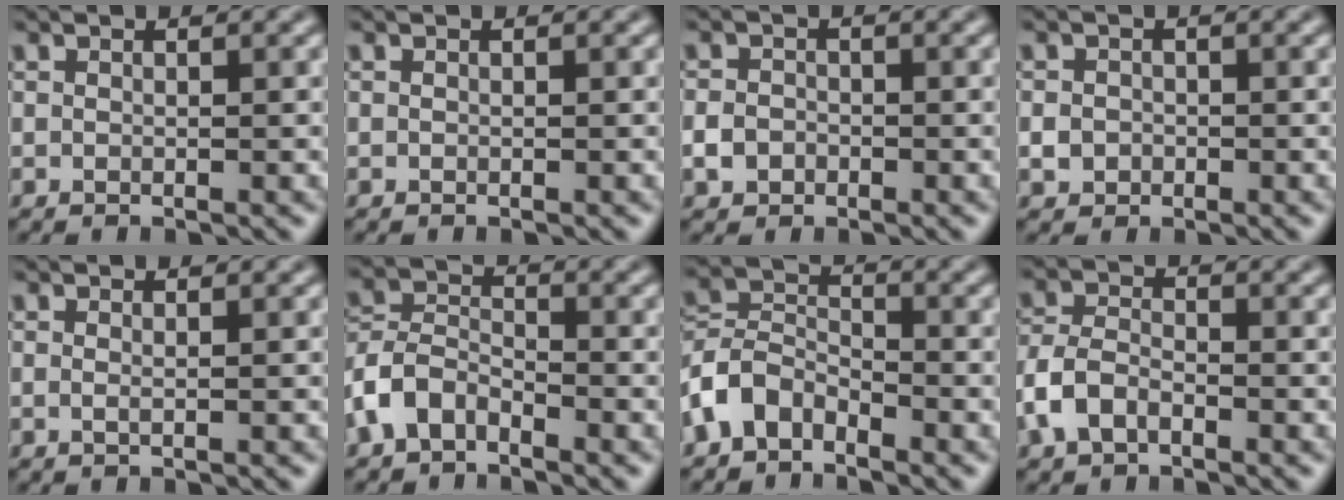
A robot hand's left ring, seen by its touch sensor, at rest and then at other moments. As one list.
[{"total": 0.0}, {"total": 1.8, "force": [-0.7, 1.5, 0.7], "torque": [-0.007, 0.000, -0.018]}, {"total": 1.5, "force": [-0.4, 1.3, 0.5], "torque": [-0.002, -0.001, -0.011]}, {"total": 0.5, "force": [0.1, 0.1, 0.5], "torque": [-0.009, -0.002, 0.000]}, {"total": 3.9, "force": [-2.5, 2.2, 2.0], "torque": [-0.043, 0.007, -0.060]}, {"total": 4.2, "force": [-2.8, 2.5, 1.9], "torque": [-0.041, 0.007, -0.066]}, {"total": 3.4, "force": [-1.8, 2.0, 2.1], "torque": [-0.045, 0.005, -0.045]}]